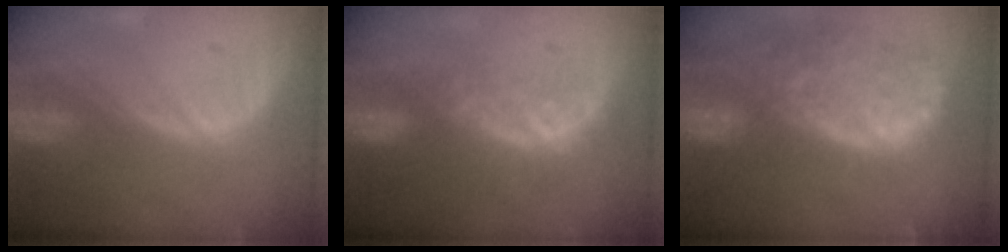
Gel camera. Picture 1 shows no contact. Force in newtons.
{"total": 8.1, "press": 7.0, "slide": 4.2}
{"total": 13.7, "press": 11.1, "slide": 7.9}